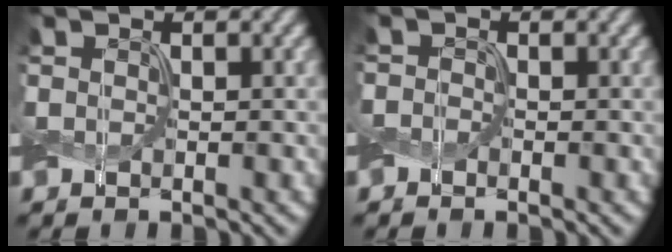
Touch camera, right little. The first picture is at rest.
{"total": 0.6, "force": [-0.5, 0.4, 0.0], "torque": [0.006, 0.002, -0.013]}